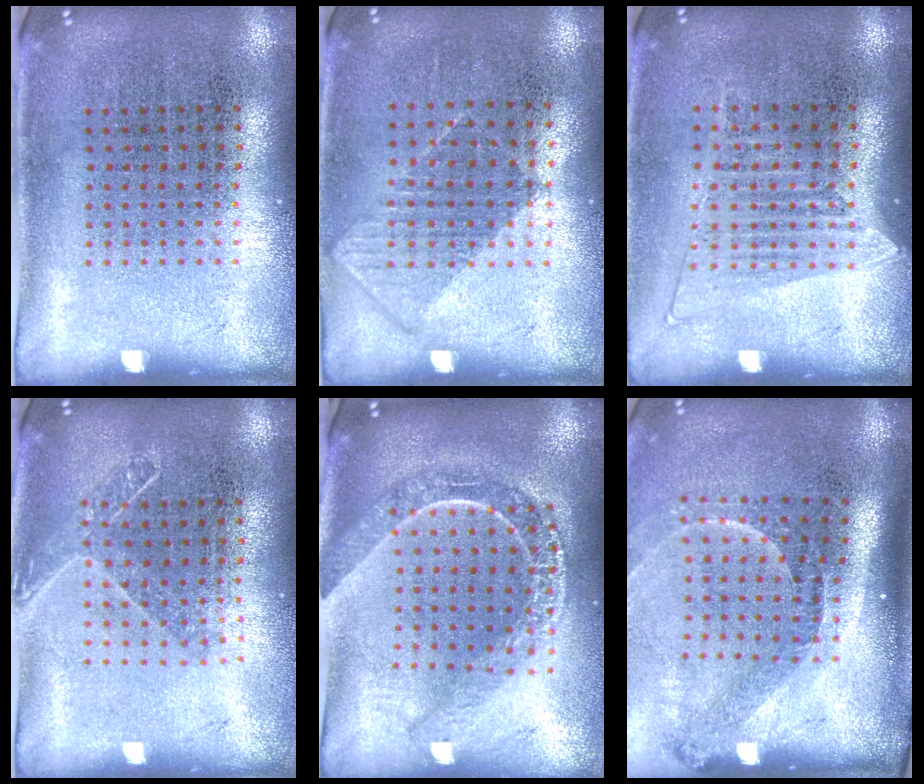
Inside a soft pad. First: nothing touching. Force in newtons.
{"total": 0.8, "press": 0.7, "slide": 0.4}
{"total": 1.4, "press": 1.3, "slide": 0.6}
{"total": 1.4, "press": 1.1, "slide": 0.8}
{"total": 2.1, "press": 1.8, "slide": 1.1}
{"total": 2.0, "press": 1.4, "slide": 1.5}